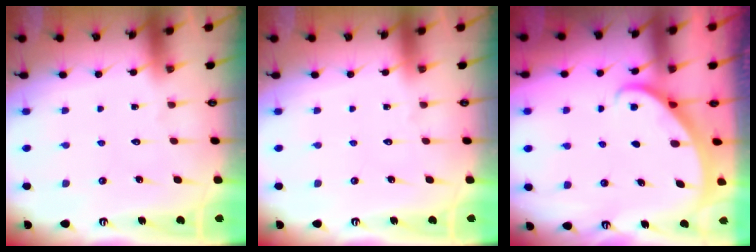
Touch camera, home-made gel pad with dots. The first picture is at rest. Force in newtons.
{"total": 0.0}
{"total": 1.7, "press": 1.7, "slide": 0.1}